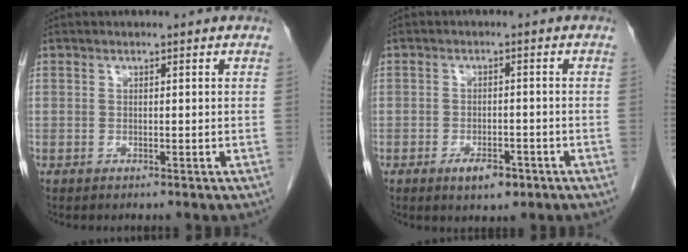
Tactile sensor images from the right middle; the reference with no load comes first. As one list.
[{"total": 3.9, "force": [-2.3, 1.7, 2.7], "torque": [-0.041, 0.002, -0.030]}]